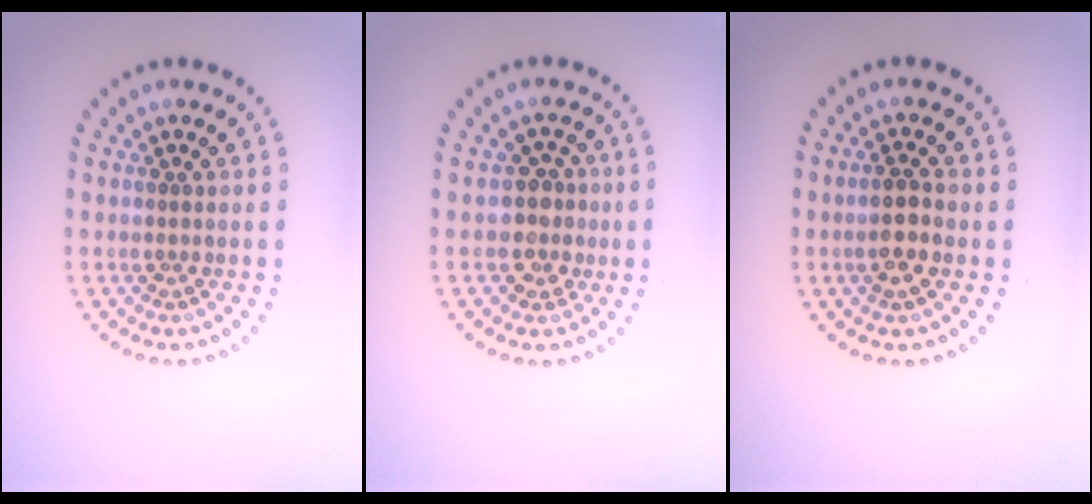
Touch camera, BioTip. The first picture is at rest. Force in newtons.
{"total": 2.5, "press": 2.2, "slide": 1.1}
{"total": 2.3, "press": 2.2, "slide": 0.5}